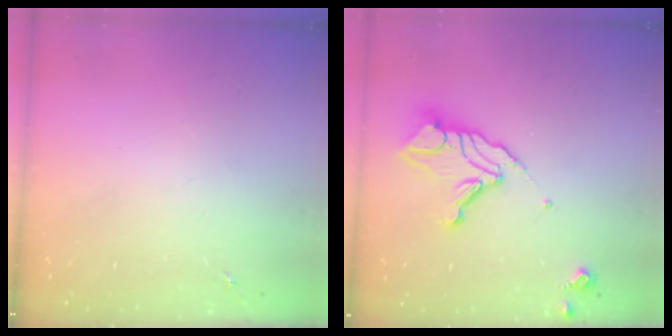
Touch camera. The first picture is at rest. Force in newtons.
{"total": 14.3, "press": 14.3, "slide": 1.0}